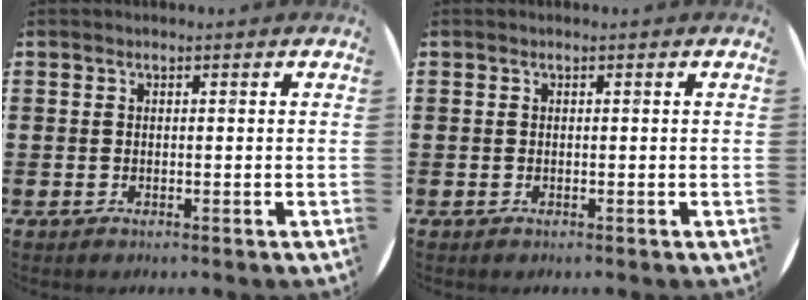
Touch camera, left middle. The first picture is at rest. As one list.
[{"total": 0.0}]